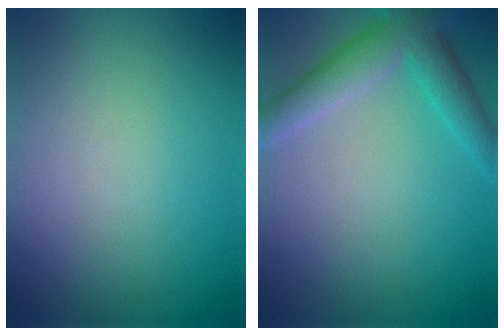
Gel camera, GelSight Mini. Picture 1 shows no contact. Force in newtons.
{"total": 4.8, "press": 4.8, "slide": 0.2}